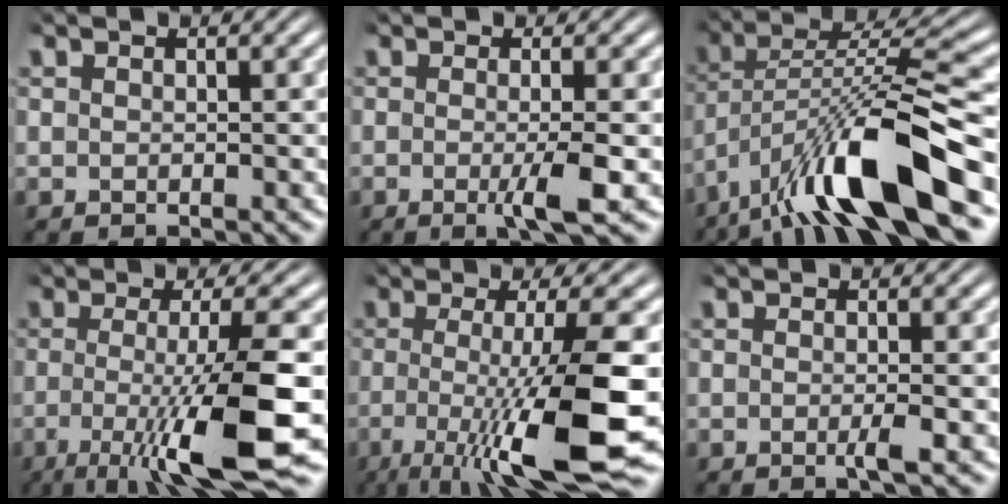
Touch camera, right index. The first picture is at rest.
{"total": 2.9, "force": [-0.7, 0.1, 2.9], "torque": [-0.045, -0.009, -0.010]}
{"total": 8.9, "force": [-1.5, 3.9, 7.9], "torque": [-0.148, -0.011, -0.009]}
{"total": 8.8, "force": [-2.7, 2.1, 8.2], "torque": [-0.142, -0.028, -0.023]}
{"total": 9.7, "force": [-2.4, 2.5, 9.1], "torque": [-0.156, -0.030, -0.013]}
{"total": 1.2, "force": [-0.2, -0.3, 1.1], "torque": [-0.021, -0.001, -0.007]}